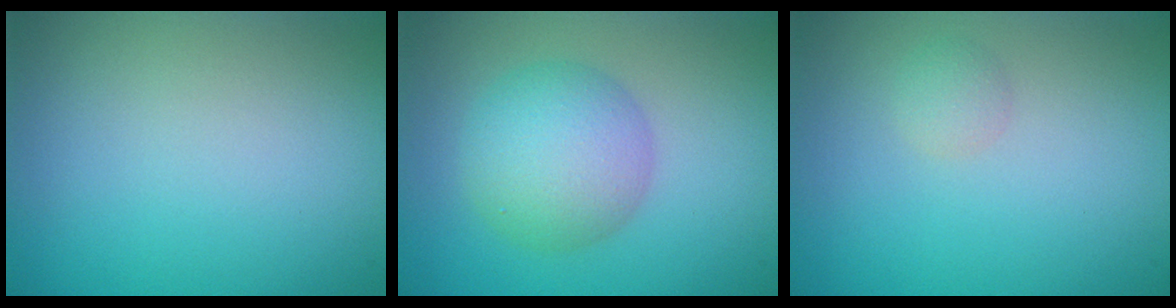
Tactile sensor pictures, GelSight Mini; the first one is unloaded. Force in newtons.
{"total": 5.6, "press": 5.6, "slide": 0.0}
{"total": 1.1, "press": 1.1, "slide": 0.0}